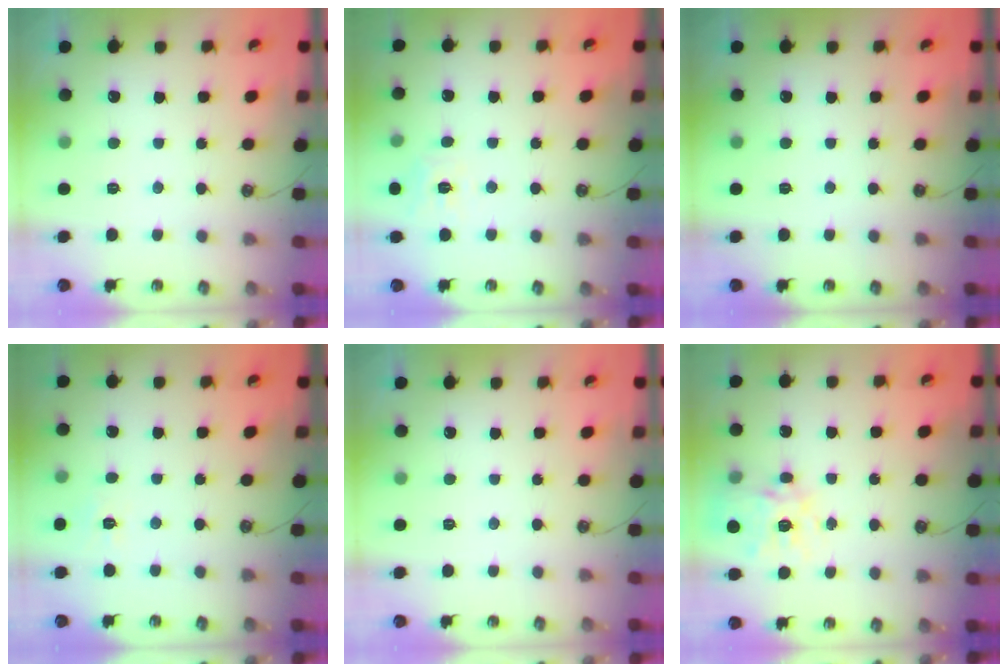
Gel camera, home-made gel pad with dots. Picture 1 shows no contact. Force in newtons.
{"total": 7.6, "press": 7.6, "slide": 0.4}
{"total": 0.0}
{"total": 2.5, "press": 2.5, "slide": 0.5}
{"total": 0.0}
{"total": 15.5, "press": 15.4, "slide": 1.4}